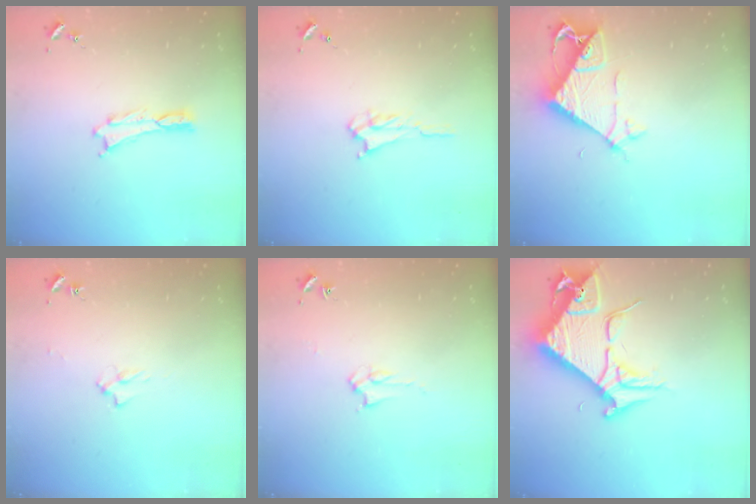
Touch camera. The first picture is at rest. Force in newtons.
{"total": 2.5, "press": 2.5, "slide": 0.3}
{"total": 6.8, "press": 6.8, "slide": 0.6}
{"total": 2.0, "press": 2.0, "slide": 0.3}
{"total": 2.8, "press": 2.8, "slide": 0.4}
{"total": 9.8, "press": 9.8, "slide": 1.1}